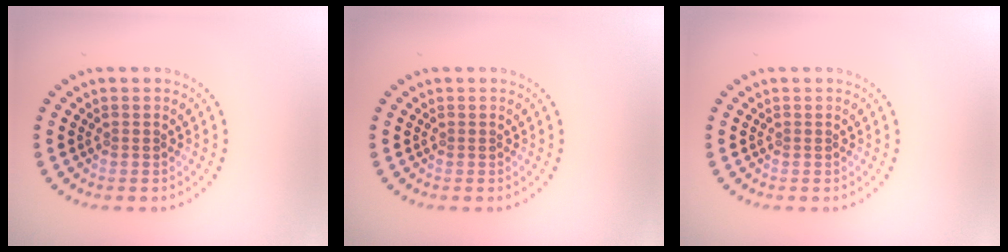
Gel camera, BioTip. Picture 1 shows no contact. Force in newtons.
{"total": 0.0}
{"total": 0.0}